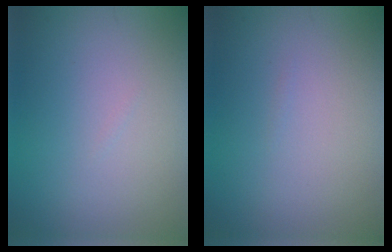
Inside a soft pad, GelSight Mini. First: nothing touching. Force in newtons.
{"total": 0.0}